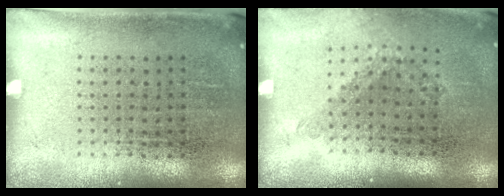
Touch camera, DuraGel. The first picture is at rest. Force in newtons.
{"total": 1.2, "press": 0.9, "slide": 0.8}